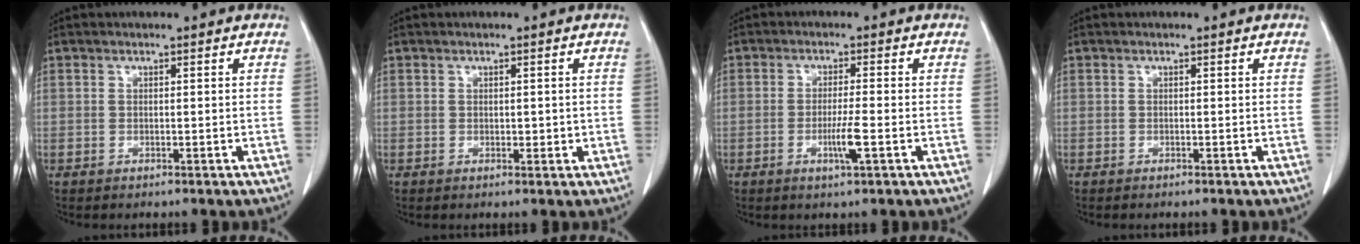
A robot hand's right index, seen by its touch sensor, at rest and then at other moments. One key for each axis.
{"total": 1.3, "fx": 0.0, "fy": 0.9, "fz": 1.0, "tx": -0.009, "ty": -0.001, "tz": 0.003}
{"total": 4.0, "fx": -1.4, "fy": -0.1, "fz": 3.8, "tx": -0.072, "ty": -0.007, "tz": -0.025}
{"total": 0.0}